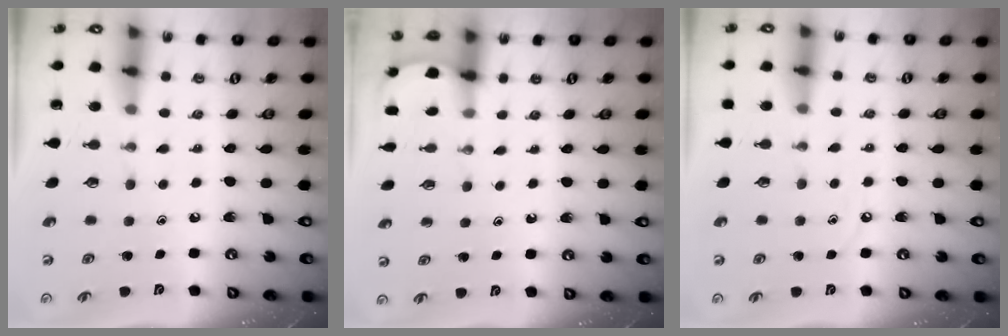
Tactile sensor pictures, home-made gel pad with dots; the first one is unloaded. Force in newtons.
{"total": 1.2, "press": 1.2, "slide": 0.1}
{"total": 4.0, "press": 3.9, "slide": 0.5}